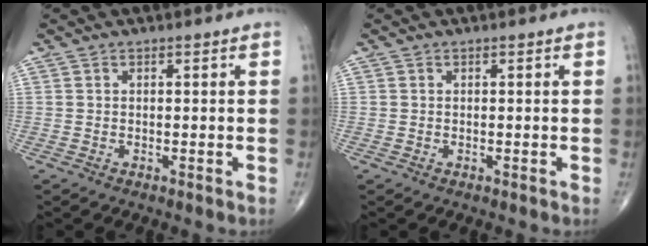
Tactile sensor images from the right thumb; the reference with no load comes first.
{"total": 0.0}